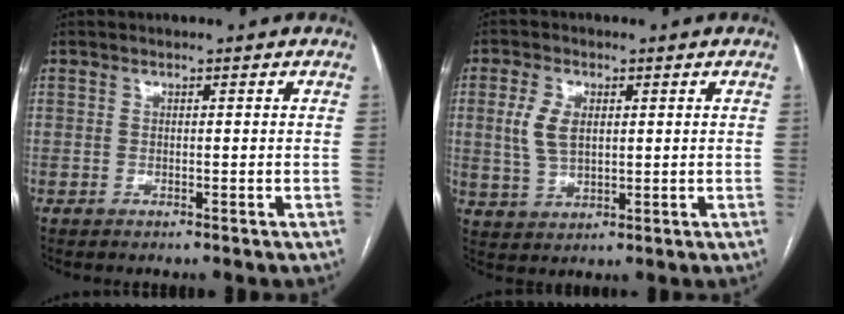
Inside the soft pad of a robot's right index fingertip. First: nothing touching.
{"total": 5.8, "force": [1.2, 3.3, 4.6], "torque": [-0.108, 0.009, 0.030]}